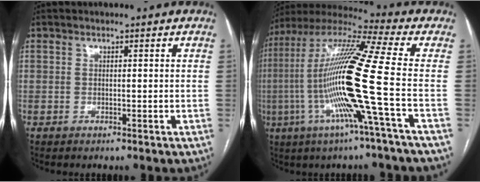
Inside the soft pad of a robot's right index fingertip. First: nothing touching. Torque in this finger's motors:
{"motor_torque": [2.14, 0.00, 1.06, 0.21]}